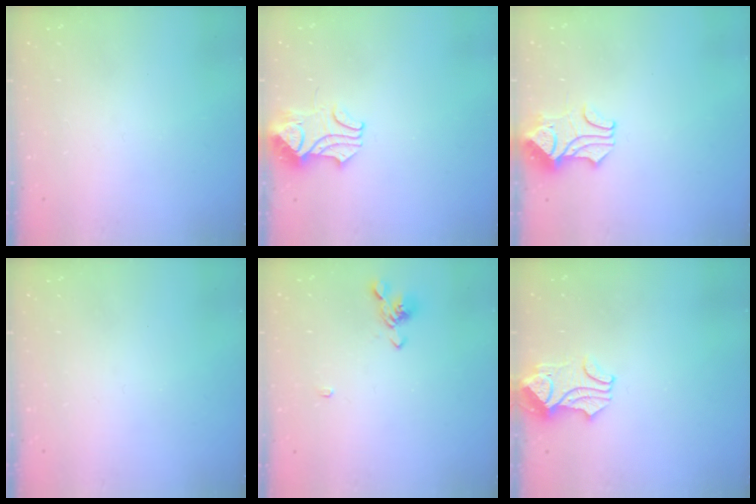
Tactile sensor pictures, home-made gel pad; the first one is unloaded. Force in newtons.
{"total": 3.7, "press": 3.6, "slide": 0.6}
{"total": 1.7, "press": 1.4, "slide": 1.0}
{"total": 0.0}
{"total": 1.1, "press": 0.7, "slide": 0.9}
{"total": 2.1, "press": 1.8, "slide": 1.0}